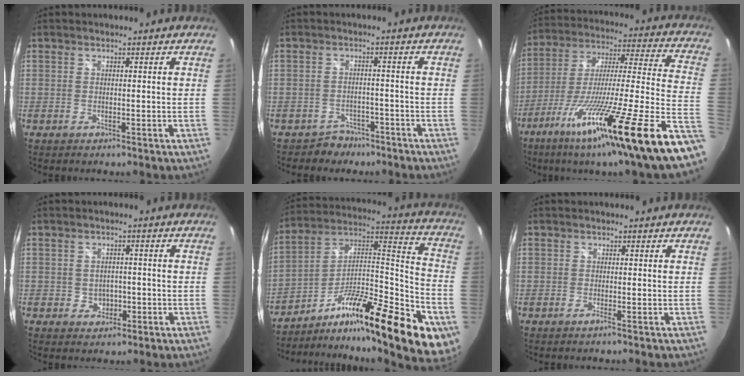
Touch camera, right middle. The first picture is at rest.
{"total": 4.4, "force": [-3.4, 2.8, -0.1], "torque": [-0.004, 0.013, -0.053]}
{"total": 30.5, "force": [-19.0, -0.6, 23.9], "torque": [-0.364, -0.080, -0.307]}
{"total": 3.3, "force": [-0.9, 2.9, 1.2], "torque": [-0.023, 0.005, -0.009]}
{"total": 29.3, "force": [-15.8, 7.6, 23.5], "torque": [-0.327, 0.014, -0.247]}
{"total": 0.6, "force": [-0.4, -0.2, 0.4], "torque": [-0.004, -0.004, -0.010]}